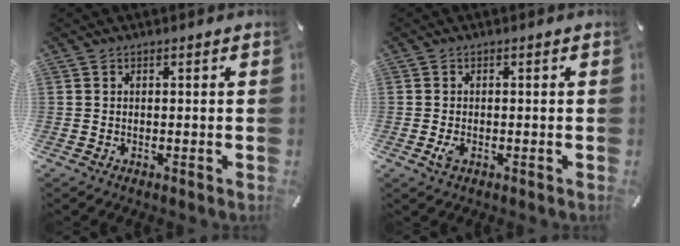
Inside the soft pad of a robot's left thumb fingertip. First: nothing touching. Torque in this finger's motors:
{"motor_torque": [-0.20, 0.42, -0.05, -0.06, 0.01]}